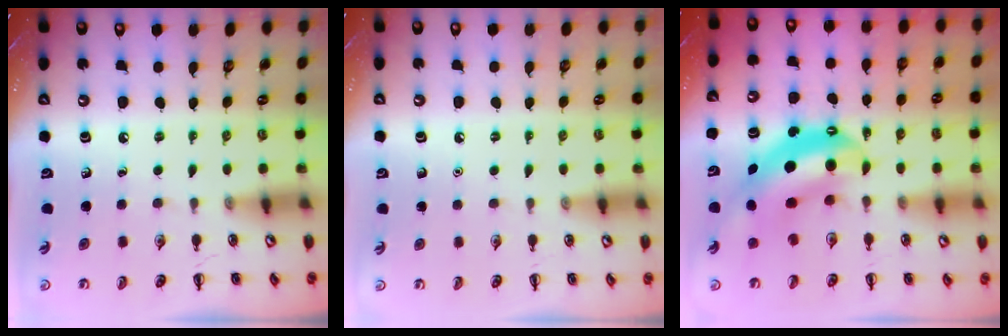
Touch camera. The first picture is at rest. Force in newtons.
{"total": 1.5, "press": 1.5, "slide": 0.1}
{"total": 9.4, "press": 9.2, "slide": 2.2}